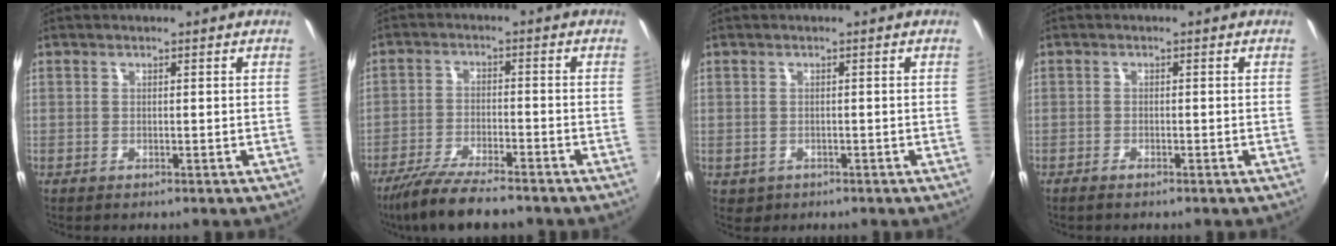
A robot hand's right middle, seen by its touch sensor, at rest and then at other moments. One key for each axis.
{"total": 10.7, "fx": -8.9, "fy": 1.7, "fz": 5.6, "tx": -0.128, "ty": -0.026, "tz": -0.156}
{"total": 1.9, "fx": -0.6, "fy": 1.7, "fz": 0.7, "tx": -0.017, "ty": -0.003, "tz": -0.005}
{"total": 1.2, "fx": -1.0, "fy": 0.3, "fz": 0.6, "tx": -0.016, "ty": -0.003, "tz": -0.022}